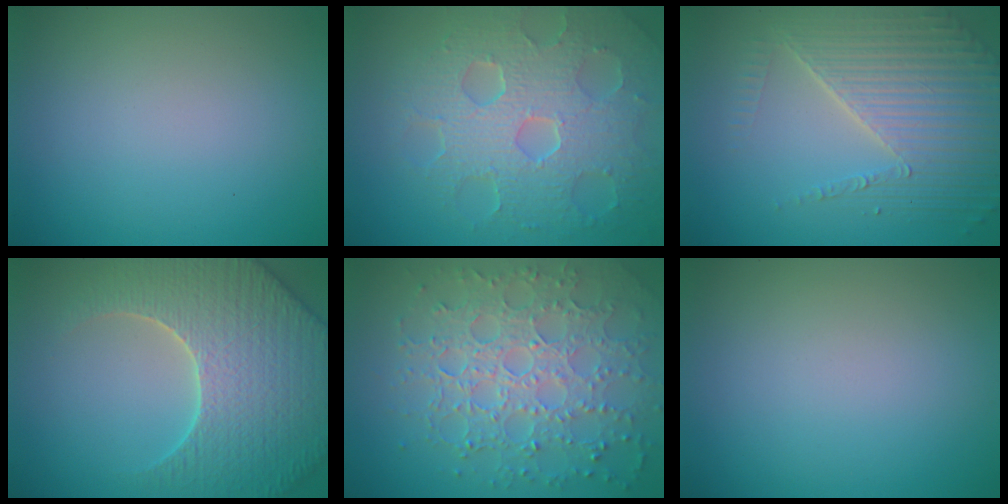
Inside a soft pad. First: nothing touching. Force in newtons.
{"total": 8.5, "press": 5.9, "slide": 6.1}
{"total": 6.2, "press": 4.7, "slide": 4.0}
{"total": 7.5, "press": 7.2, "slide": 2.1}
{"total": 7.8, "press": 5.7, "slide": 5.4}
{"total": 0.0}